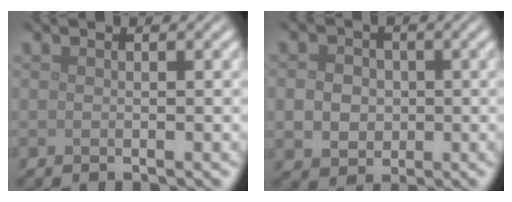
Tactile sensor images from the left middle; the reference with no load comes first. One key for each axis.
{"total": 4.7, "fx": 0.1, "fy": 4.0, "fz": 2.4, "tx": -0.038, "ty": 0.013, "tz": -0.013}